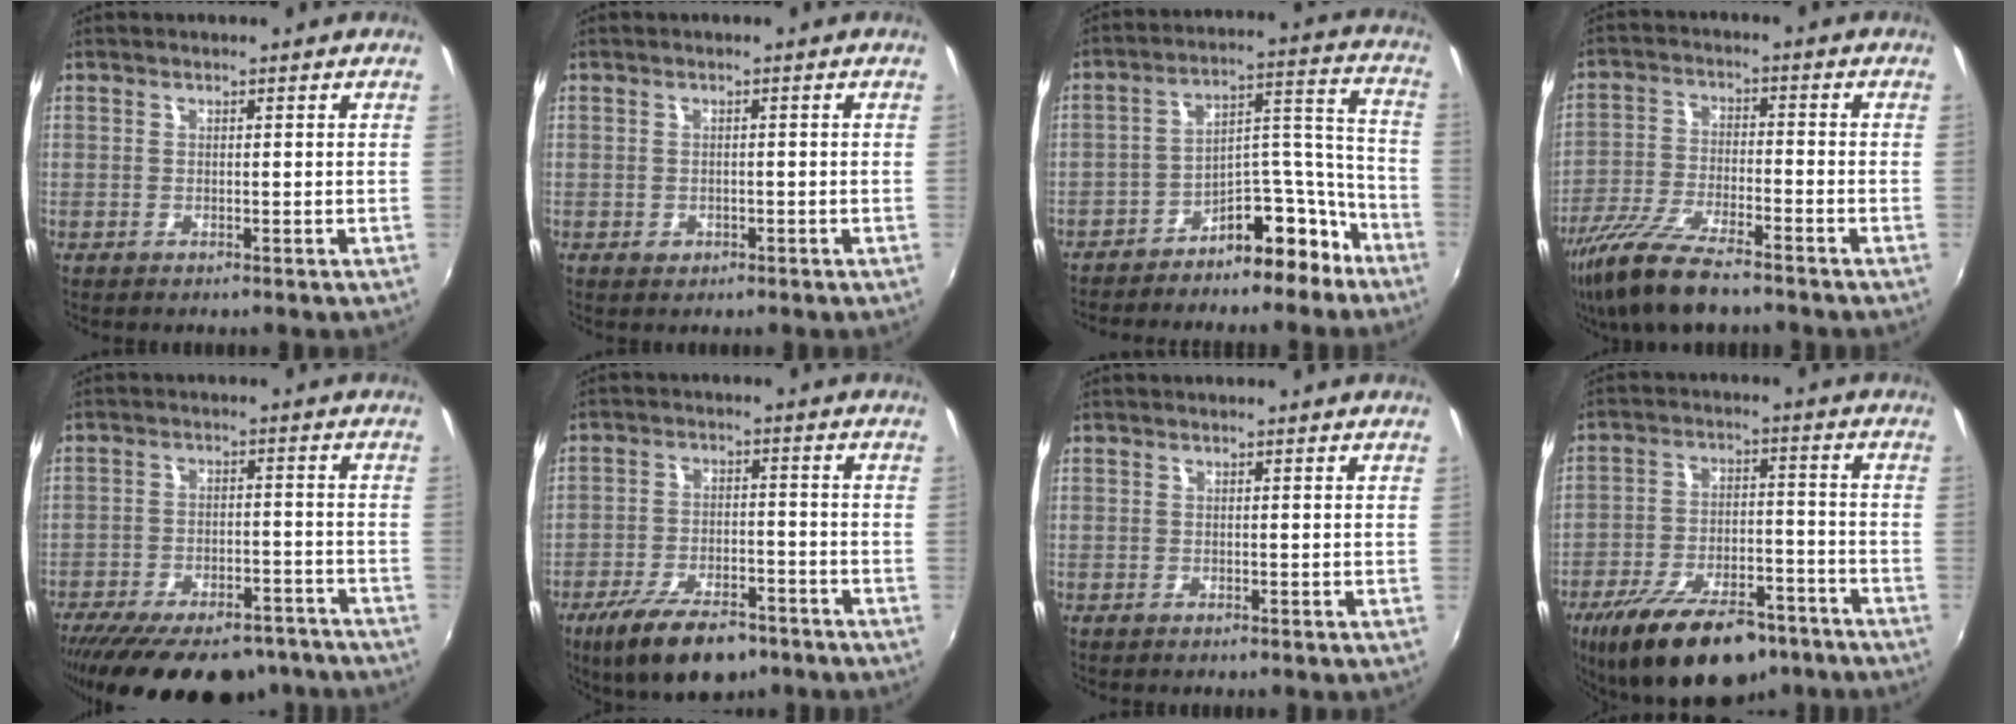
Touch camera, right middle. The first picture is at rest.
{"total": 1.5, "force": [-0.7, 1.2, 0.5], "torque": [-0.009, -0.004, -0.008]}
{"total": 13.2, "force": [-10.6, 5.3, 6.0], "torque": [-0.083, 0.069, -0.152]}
{"total": 13.5, "force": [-10.6, 2.9, 7.8], "torque": [-0.171, -0.033, -0.198]}
{"total": 23.0, "force": [-18.4, 8.6, 10.7], "torque": [-0.210, -0.019, -0.250]}
{"total": 13.5, "force": [-9.3, 5.7, 7.9], "torque": [-0.166, -0.020, -0.152]}
{"total": 0.0}
{"total": 20.5, "force": [-14.6, 8.8, 11.3], "torque": [-0.214, -0.016, -0.218]}